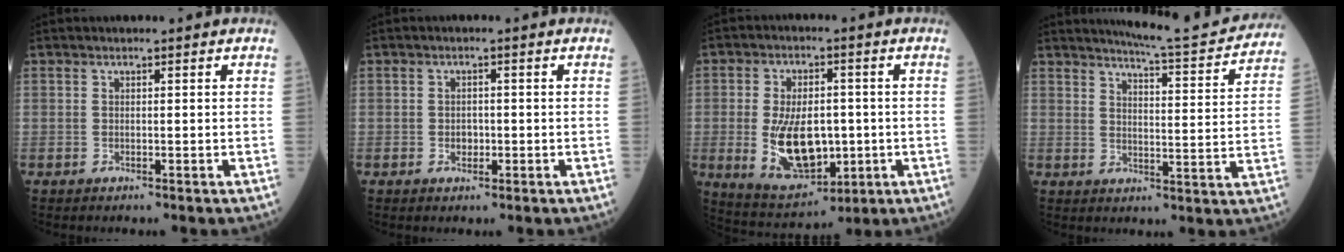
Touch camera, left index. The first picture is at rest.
{"total": 1.6, "force": [-0.5, 1.2, 1.0], "torque": [-0.016, 0.003, -0.004]}
{"total": 11.8, "force": [-1.6, 6.2, 9.9], "torque": [-0.188, -0.004, -0.011]}
{"total": 13.7, "force": [13.1, 0.4, 3.9], "torque": [-0.056, -0.032, 0.157]}